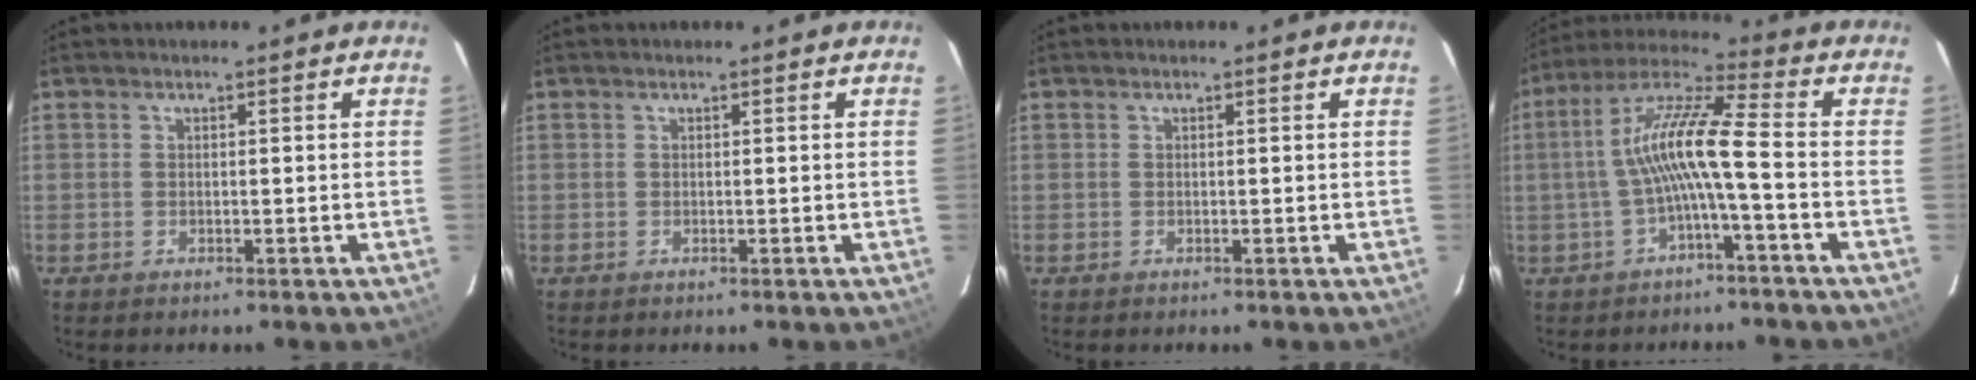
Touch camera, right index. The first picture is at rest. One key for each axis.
{"total": 0.0}
{"total": 0.0}
{"total": 10.6, "fx": -2.1, "fy": 0.4, "fz": 10.4, "tx": -0.217, "ty": 0.021, "tz": -0.039}